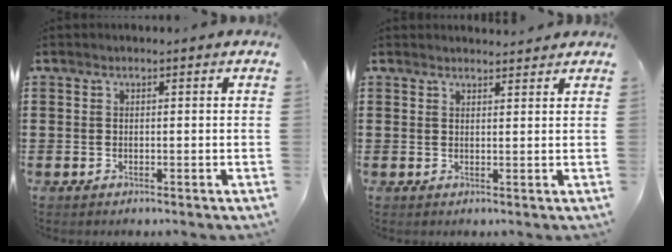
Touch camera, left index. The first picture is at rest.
{"total": 1.7, "force": [1.7, 0.2, 0.1], "torque": [-0.006, 0.001, 0.034]}